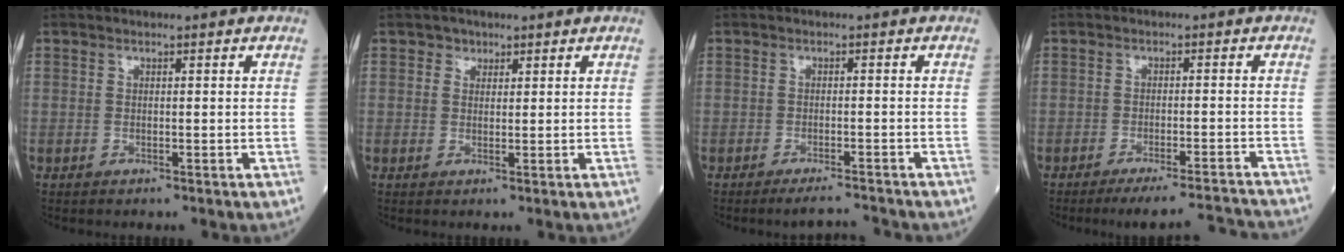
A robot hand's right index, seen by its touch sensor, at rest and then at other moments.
{"total": 1.2, "force": [0.9, 0.7, 0.2], "torque": [0.004, -0.006, 0.008]}
{"total": 3.7, "force": [-3.5, -0.4, 0.9], "torque": [-0.009, -0.012, -0.056]}
{"total": 10.0, "force": [-9.6, -0.9, 2.3], "torque": [-0.018, 0.000, -0.134]}